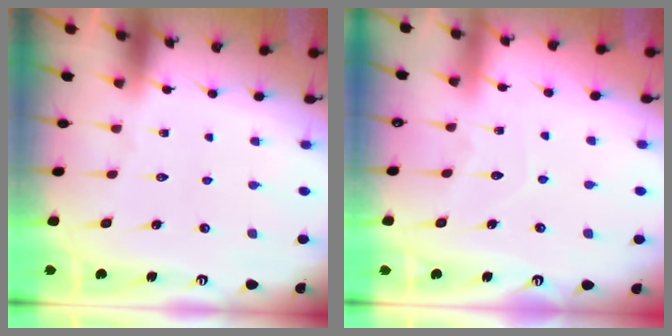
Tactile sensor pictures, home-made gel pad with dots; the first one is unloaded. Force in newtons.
{"total": 4.5, "press": 4.5, "slide": 0.5}